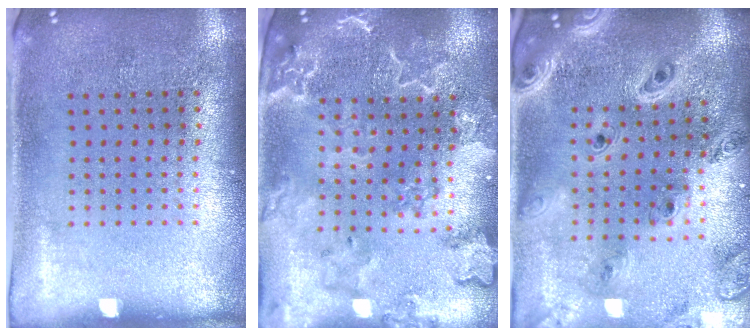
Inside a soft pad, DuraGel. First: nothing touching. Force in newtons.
{"total": 2.8, "press": 2.6, "slide": 1.0}
{"total": 2.5, "press": 2.3, "slide": 1.1}